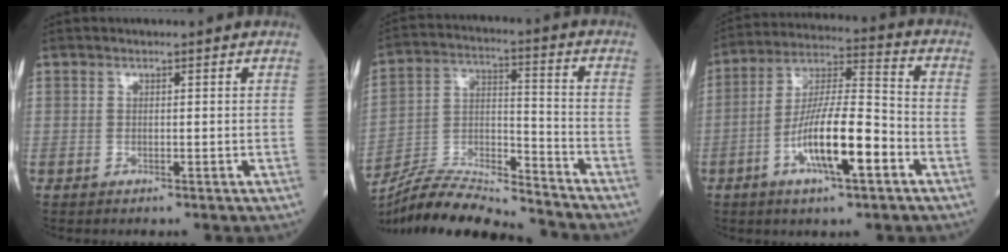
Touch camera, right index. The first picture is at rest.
{"total": 17.4, "force": [-16.6, 1.0, 5.3], "torque": [-0.107, 0.011, -0.285]}
{"total": 13.4, "force": [-5.0, 2.3, 12.2], "torque": [-0.229, 0.000, -0.089]}